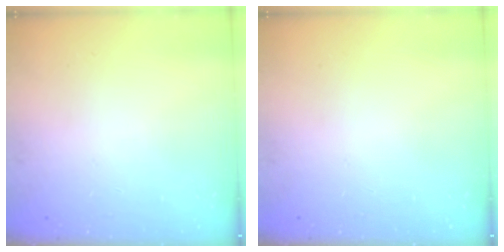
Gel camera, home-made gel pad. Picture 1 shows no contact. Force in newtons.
{"total": 0.0}